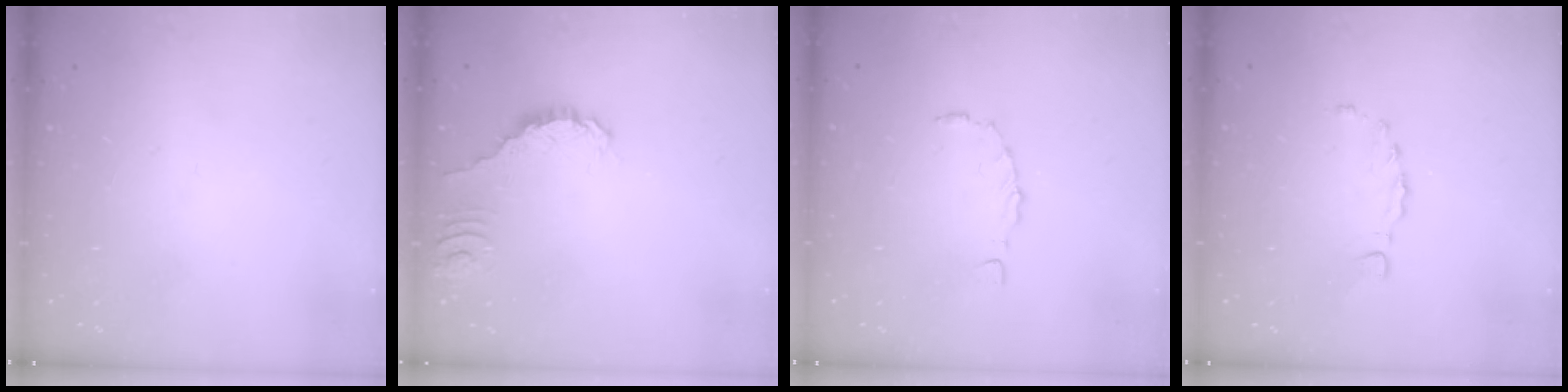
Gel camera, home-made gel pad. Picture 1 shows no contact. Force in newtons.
{"total": 0.0}
{"total": 1.9, "press": 1.9, "slide": 0.3}
{"total": 2.9, "press": 2.9, "slide": 0.5}